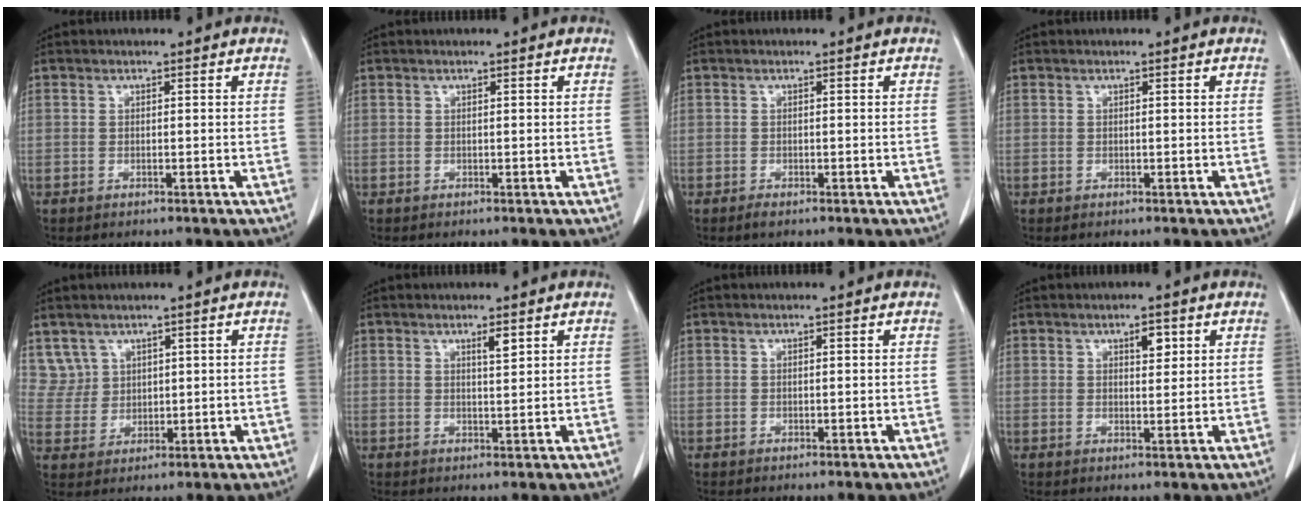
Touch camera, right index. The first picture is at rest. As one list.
[{"total": 0.0}, {"total": 0.9, "force": [-0.7, 0.1, 0.5], "torque": [-0.016, -0.004, -0.009]}, {"total": 0.0}, {"total": 4.3, "force": [2.8, 3.2, -0.4], "torque": [0.015, 0.008, 0.063]}, {"total": 1.8, "force": [1.1, 0.2, 1.4], "torque": [-0.027, -0.004, 0.019]}, {"total": 0.0}, {"total": 2.5, "force": [1.3, 1.0, 1.9], "torque": [-0.028, -0.003, 0.021]}]